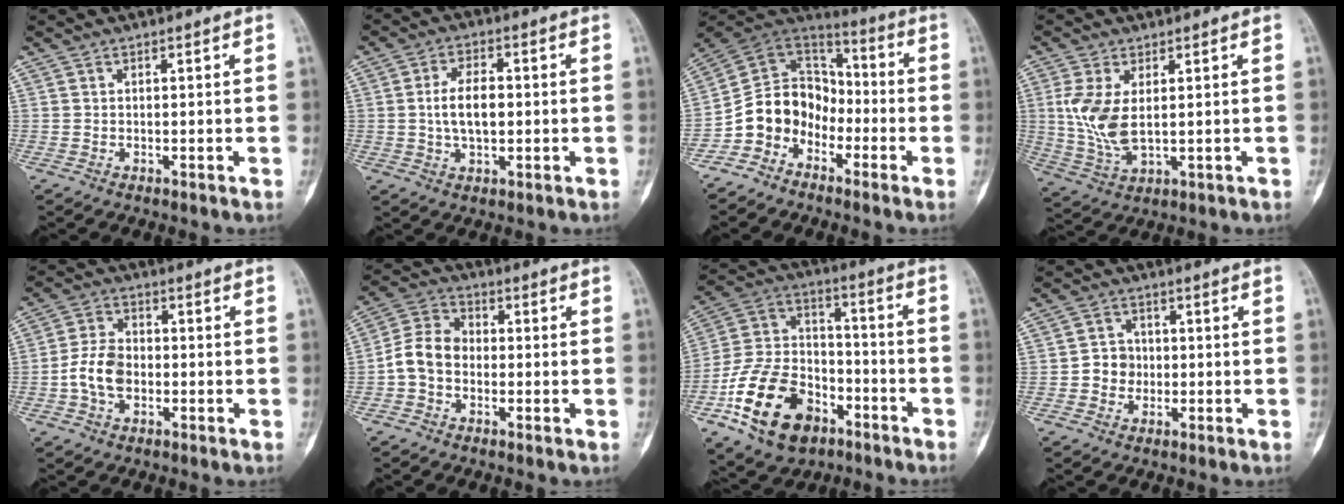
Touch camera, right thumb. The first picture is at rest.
{"total": 7.2, "force": [0.0, 4.0, 6.0], "torque": [-0.102, 0.008, -0.002]}
{"total": 12.1, "force": [-5.6, 9.7, 4.6], "torque": [-0.053, 0.085, -0.118]}
{"total": 8.7, "force": [1.1, 4.2, 7.6], "torque": [-0.170, -0.010, 0.036]}
{"total": 7.6, "force": [-1.7, 5.3, 5.2], "torque": [-0.087, 0.020, -0.041]}
{"total": 7.9, "force": [-1.5, 6.1, 4.7], "torque": [-0.081, 0.031, -0.044]}
{"total": 20.3, "force": [-9.8, 12.9, 12.3], "torque": [-0.211, 0.071, -0.172]}
{"total": 4.6, "force": [-0.6, 4.2, 1.7], "torque": [0.002, 0.011, -0.018]}